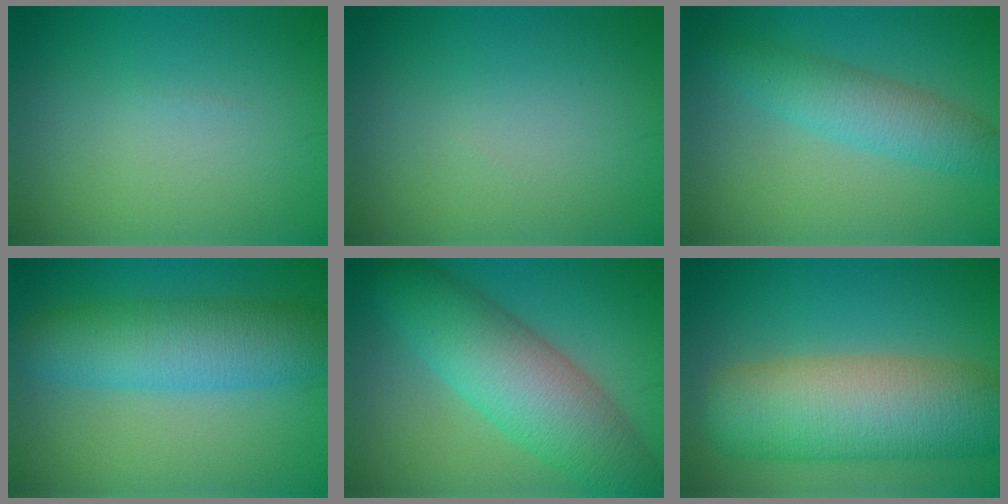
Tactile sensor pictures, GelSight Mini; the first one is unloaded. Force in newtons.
{"total": 0.0}
{"total": 4.2, "press": 4.2, "slide": 0.2}
{"total": 7.9, "press": 7.9, "slide": 0.1}
{"total": 9.2, "press": 9.2, "slide": 0.2}
{"total": 11.2, "press": 11.2, "slide": 0.6}